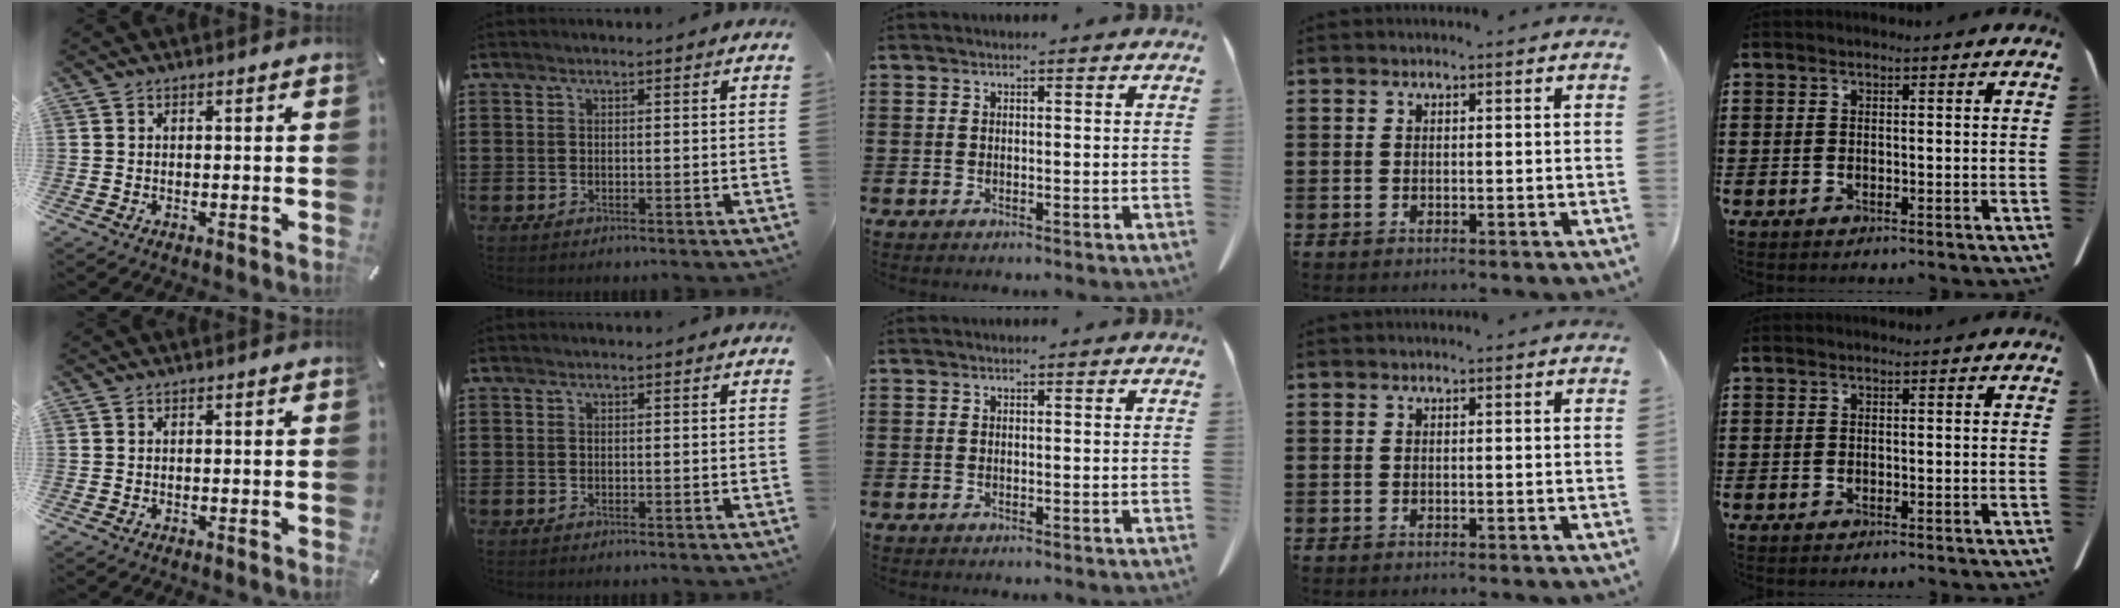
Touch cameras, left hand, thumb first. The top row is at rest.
{}